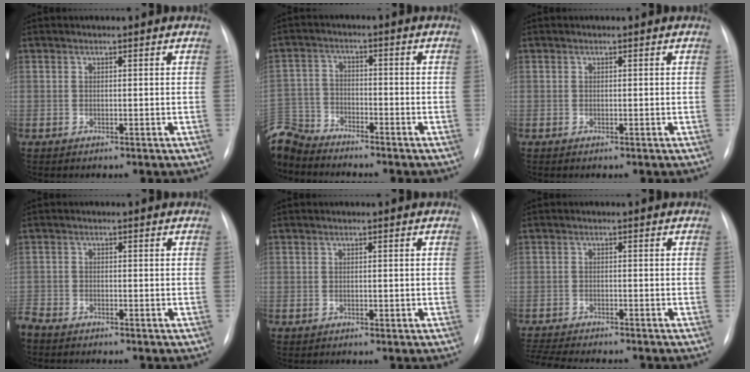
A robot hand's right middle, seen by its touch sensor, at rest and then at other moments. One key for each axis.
{"total": 9.6, "fx": -9.1, "fy": 2.5, "fz": 1.2, "tx": -0.037, "ty": 0.003, "tz": -0.174}
{"total": 0.0}
{"total": 4.1, "fx": -3.6, "fy": 1.4, "fz": 1.5, "tx": -0.027, "ty": -0.005, "tz": -0.057}
{"total": 0.0}
{"total": 9.6, "fx": -8.6, "fy": 1.3, "fz": 3.9, "tx": -0.063, "ty": -0.010, "tz": -0.129}